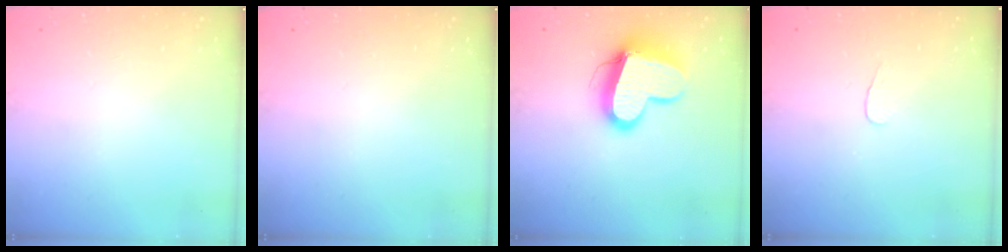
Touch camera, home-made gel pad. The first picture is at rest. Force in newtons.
{"total": 0.0}
{"total": 13.3, "press": 13.2, "slide": 1.3}
{"total": 2.8, "press": 2.7, "slide": 0.3}